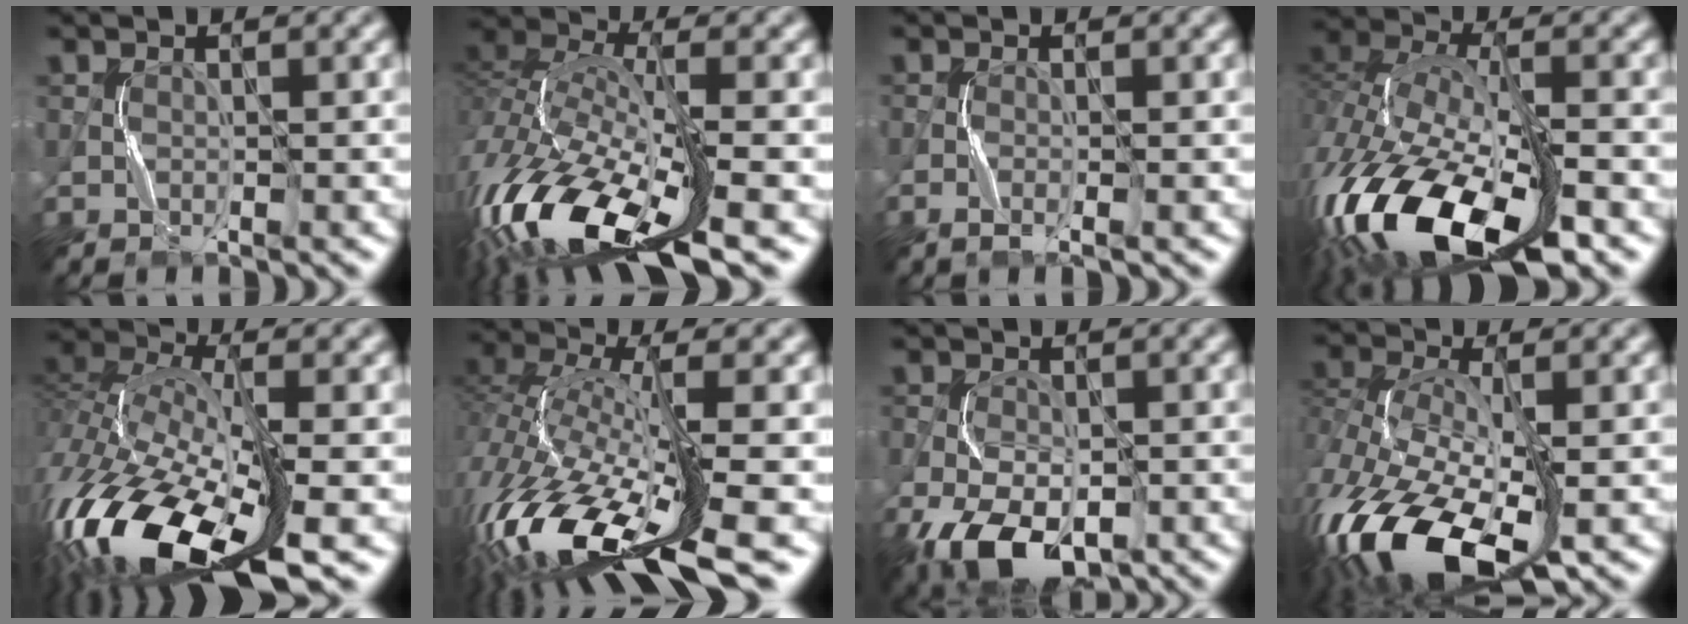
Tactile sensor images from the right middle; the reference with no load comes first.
{"total": 14.2, "force": [-7.7, 4.9, 10.8], "torque": [-0.240, -0.007, -0.142]}
{"total": 1.4, "force": [-0.7, 0.4, 1.1], "torque": [-0.027, -0.003, -0.019]}
{"total": 17.5, "force": [-9.1, 7.6, 12.9], "torque": [-0.287, -0.032, -0.157]}
{"total": 16.1, "force": [-7.9, 6.4, 12.5], "torque": [-0.291, -0.018, -0.138]}
{"total": 15.1, "force": [-6.1, 6.1, 12.4], "torque": [-0.282, -0.010, -0.110]}
{"total": 8.8, "force": [-4.6, 5.0, 5.6], "torque": [-0.122, -0.034, -0.073]}
{"total": 14.4, "force": [-6.3, 7.0, 10.8], "torque": [-0.254, -0.031, -0.109]}